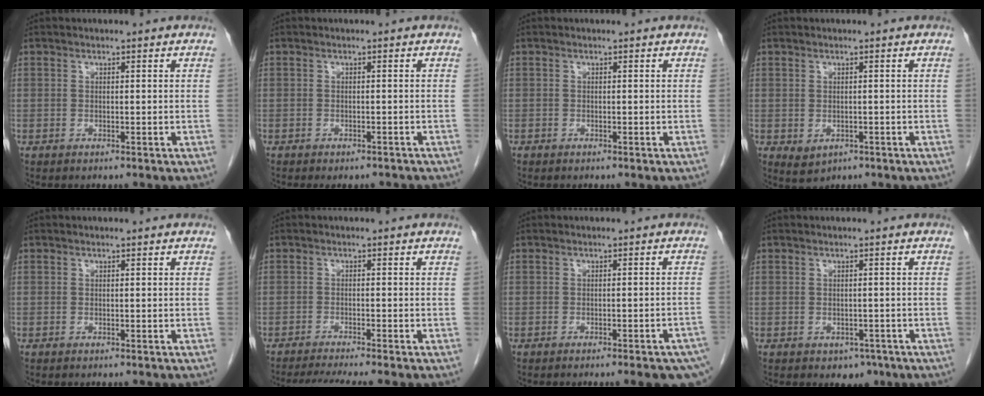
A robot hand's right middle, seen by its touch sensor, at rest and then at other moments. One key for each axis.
{"total": 4.7, "fx": -4.2, "fy": 1.8, "fz": 1.4, "tx": -0.008, "ty": -0.004, "tz": -0.048}
{"total": 0.0}
{"total": 2.3, "fx": -0.7, "fy": 1.7, "fz": 1.4, "tx": -0.022, "ty": -0.004, "tz": 0.003}
{"total": 0.0}
{"total": 6.8, "fx": -6.0, "fy": -1.0, "fz": 3.1, "tx": -0.040, "ty": -0.016, "tz": -0.095}
{"total": 8.3, "fx": -6.4, "fy": 0.9, "fz": 5.1, "tx": -0.047, "ty": -0.009, "tz": -0.074}
{"total": 2.4, "fx": -1.3, "fy": 1.7, "fz": 1.1, "tx": -0.007, "ty": 0.003, "tz": -0.009}